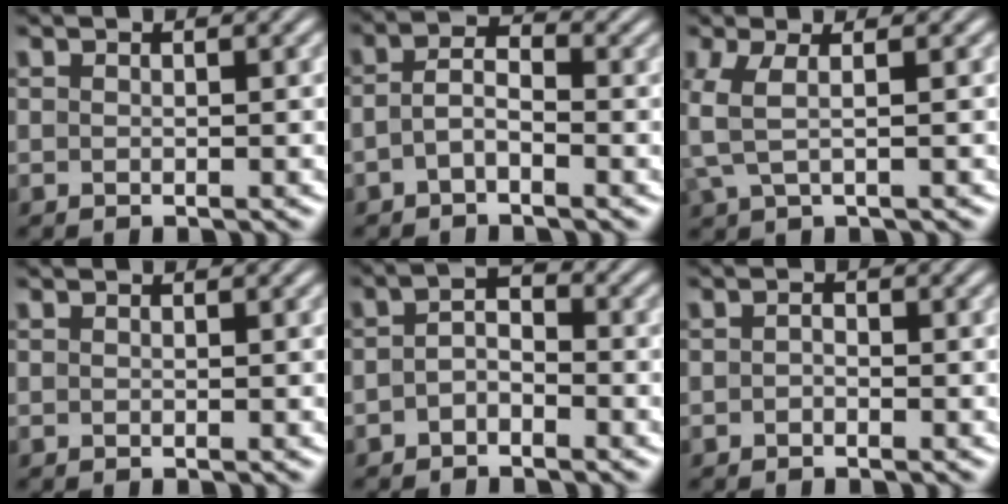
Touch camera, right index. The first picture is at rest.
{"total": 3.0, "force": [-0.6, 1.7, 2.4], "torque": [-0.043, -0.003, -0.018]}
{"total": 2.7, "force": [0.2, 1.0, 2.6], "torque": [-0.067, -0.007, 0.010]}
{"total": 0.0}
{"total": 2.6, "force": [-0.8, 1.5, 1.9], "torque": [-0.024, -0.007, -0.018]}
{"total": 0.6, "force": [-0.6, 0.0, 0.2], "torque": [-0.001, -0.005, -0.008]}